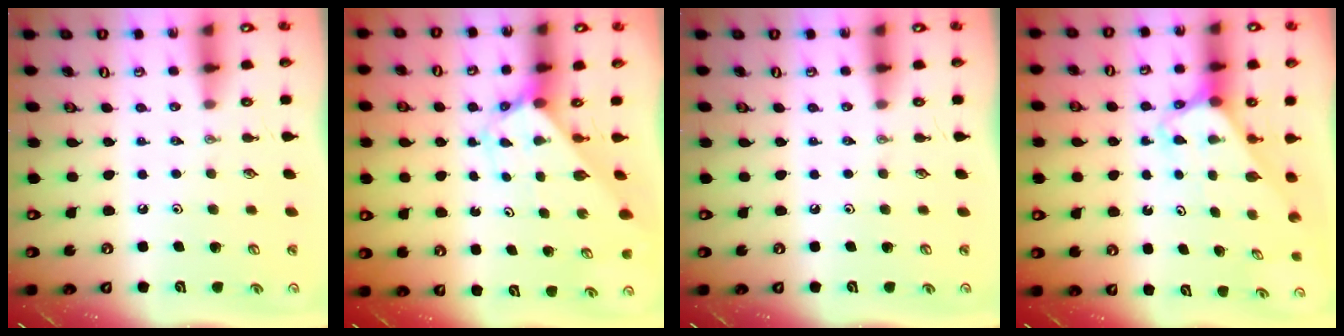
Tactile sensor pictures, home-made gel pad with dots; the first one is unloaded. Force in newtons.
{"total": 2.5, "press": 2.5, "slide": 0.2}
{"total": 0.0}
{"total": 2.9, "press": 2.9, "slide": 0.2}